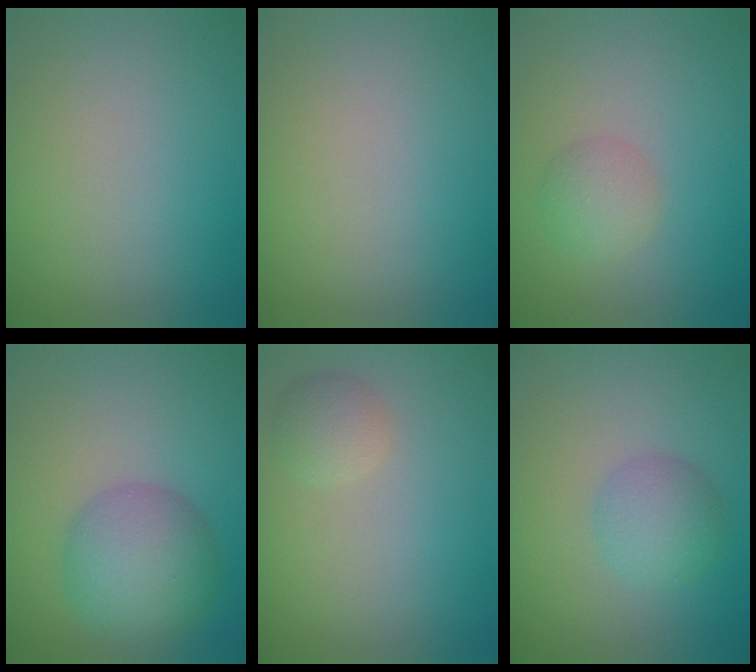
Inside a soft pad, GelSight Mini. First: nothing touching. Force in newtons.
{"total": 0.0}
{"total": 1.9, "press": 1.9, "slide": 0.0}
{"total": 6.1, "press": 6.1, "slide": 0.2}
{"total": 2.1, "press": 2.1, "slide": 0.0}
{"total": 2.8, "press": 2.8, "slide": 0.1}